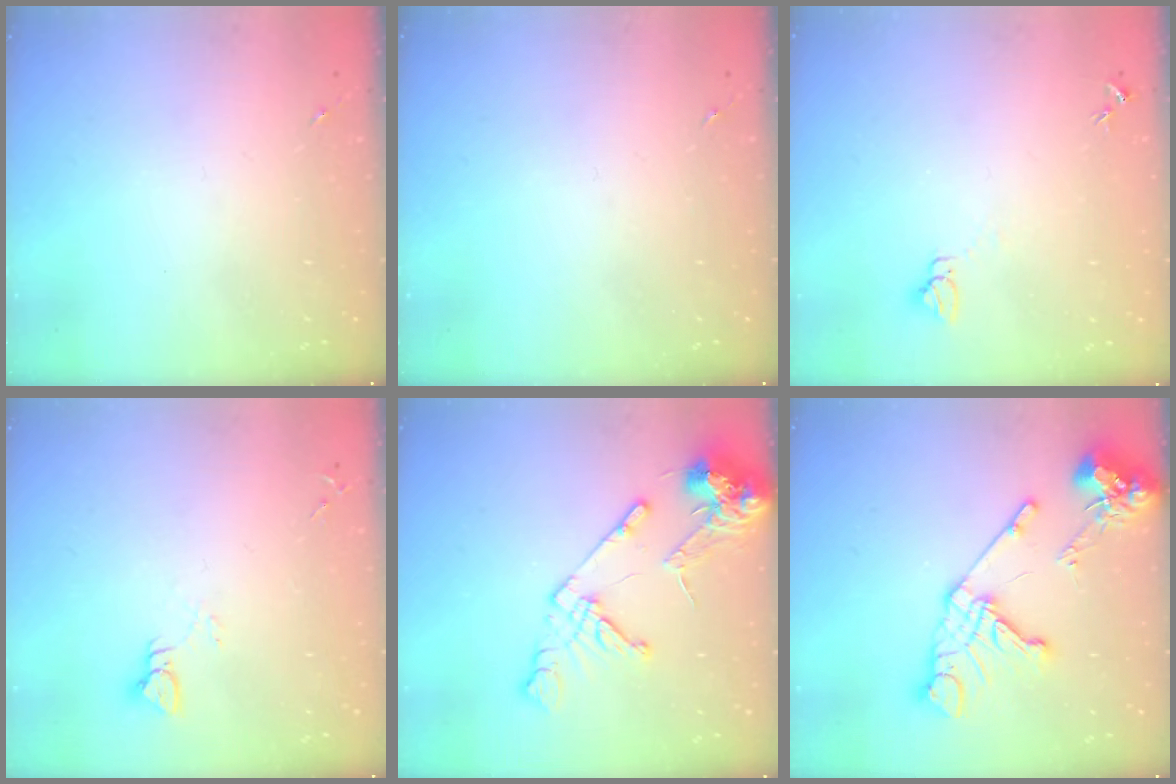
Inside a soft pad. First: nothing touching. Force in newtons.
{"total": 0.0}
{"total": 3.9, "press": 3.8, "slide": 0.3}
{"total": 3.9, "press": 3.9, "slide": 0.4}
{"total": 15.3, "press": 15.2, "slide": 2.0}
{"total": 16.5, "press": 16.3, "slide": 2.0}